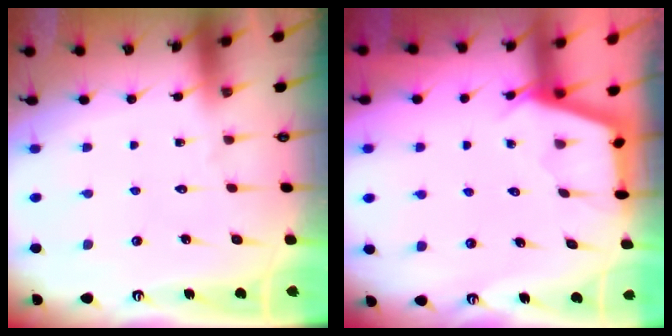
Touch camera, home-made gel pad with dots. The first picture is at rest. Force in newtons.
{"total": 2.9, "press": 2.9, "slide": 0.3}